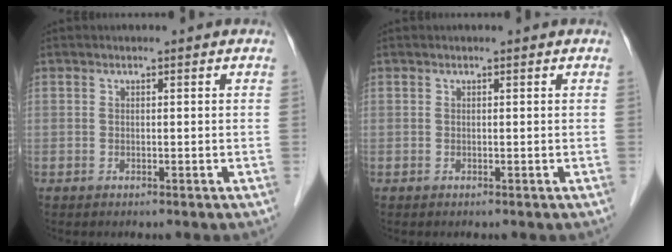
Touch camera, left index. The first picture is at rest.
{"total": 0.0}